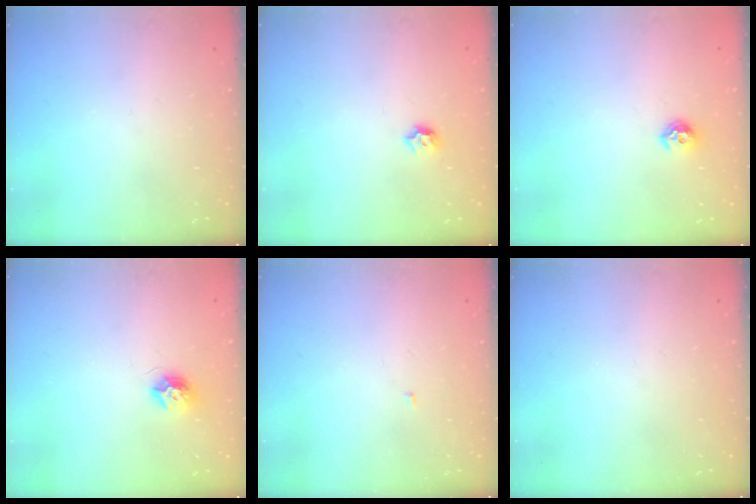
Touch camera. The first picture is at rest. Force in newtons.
{"total": 4.0, "press": 3.9, "slide": 0.8}
{"total": 6.5, "press": 6.5, "slide": 0.7}
{"total": 8.1, "press": 8.1, "slide": 0.1}
{"total": 1.8, "press": 1.8, "slide": 0.2}
{"total": 0.0}